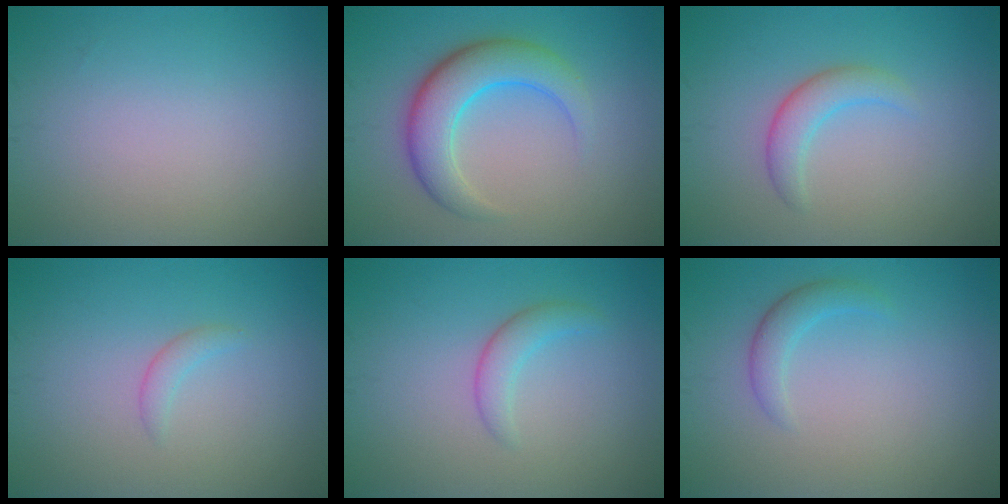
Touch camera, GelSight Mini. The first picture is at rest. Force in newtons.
{"total": 5.6, "press": 5.6, "slide": 0.1}
{"total": 2.4, "press": 2.4, "slide": 0.1}
{"total": 1.1, "press": 1.1, "slide": 0.1}
{"total": 1.9, "press": 1.9, "slide": 0.1}
{"total": 1.8, "press": 1.8, "slide": 0.0}